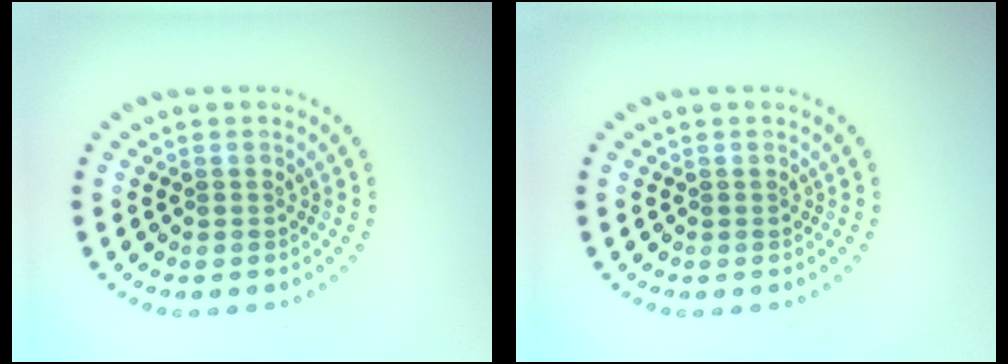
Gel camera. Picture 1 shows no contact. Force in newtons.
{"total": 0.0}